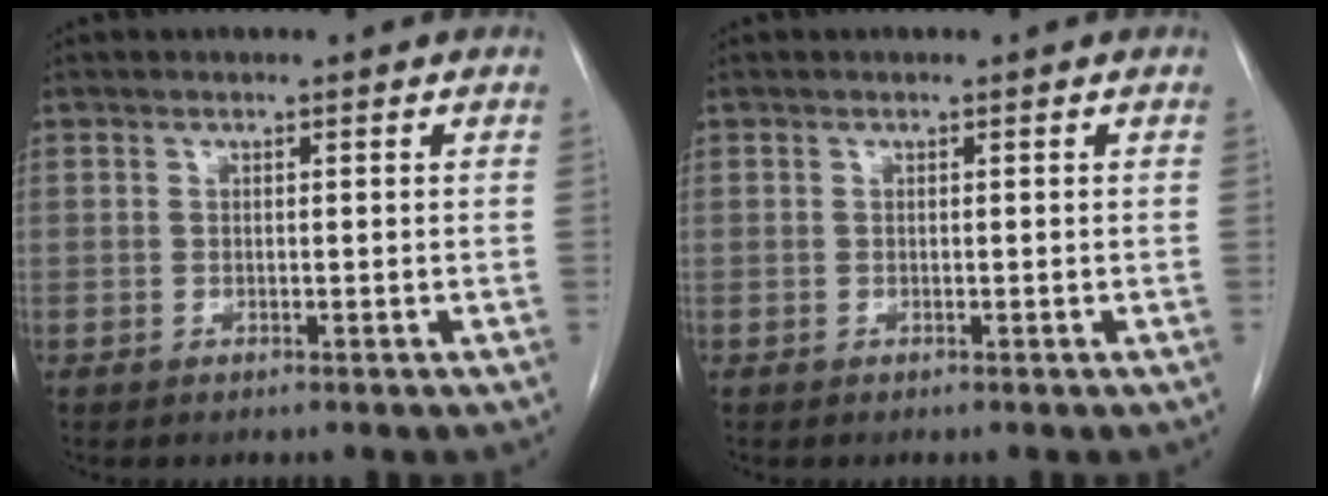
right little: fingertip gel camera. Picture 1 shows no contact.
{"total": 0.0}